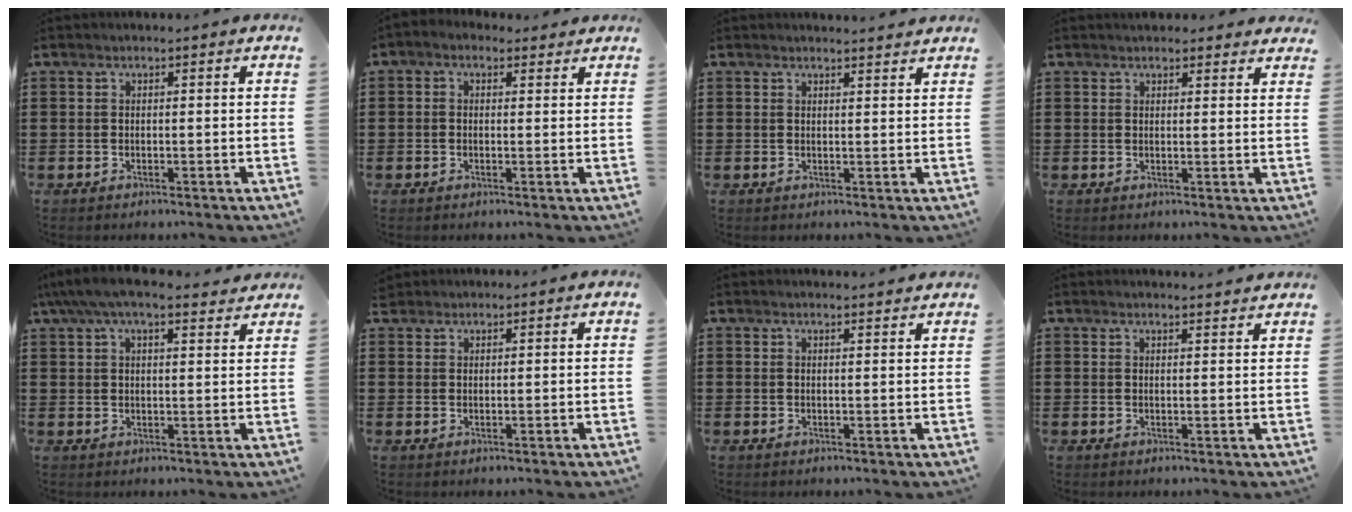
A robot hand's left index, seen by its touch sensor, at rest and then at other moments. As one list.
[{"total": 1.4, "force": [0.3, 1.2, 0.6], "torque": [-0.016, 0.006, 0.005]}, {"total": 1.6, "force": [1.6, 0.2, 0.1], "torque": [-0.006, 0.001, 0.031]}, {"total": 2.2, "force": [2.1, 0.6, 0.1], "torque": [0.000, -0.003, 0.039]}, {"total": 6.2, "force": [5.0, 1.5, 3.4], "torque": [-0.079, -0.007, 0.092]}, {"total": 1.4, "force": [1.3, 0.6, 0.0], "torque": [-0.005, 0.002, 0.026]}, {"total": 1.6, "force": [1.6, 0.0, 0.3], "torque": [-0.010, 0.000, 0.031]}, {"total": 2.0, "force": [2.0, -0.1, 0.3], "torque": [-0.010, -0.002, 0.039]}]